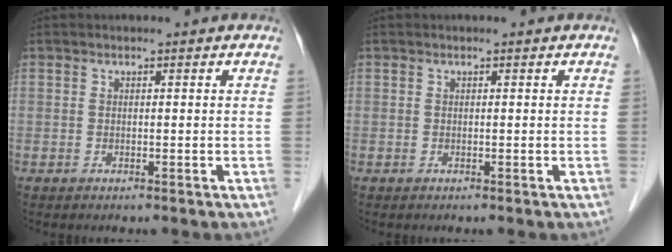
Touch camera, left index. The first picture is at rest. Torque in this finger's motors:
{"motor_torque": [0.00, 0.00, 0.00, 0.00]}